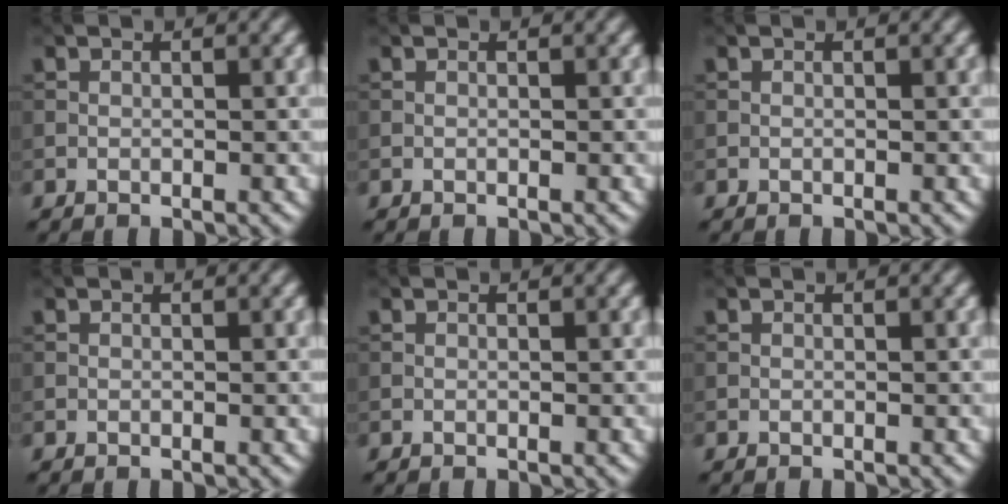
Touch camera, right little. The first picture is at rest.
{"total": 0.0}
{"total": 0.0}
{"total": 0.0}
{"total": 0.0}
{"total": 0.0}